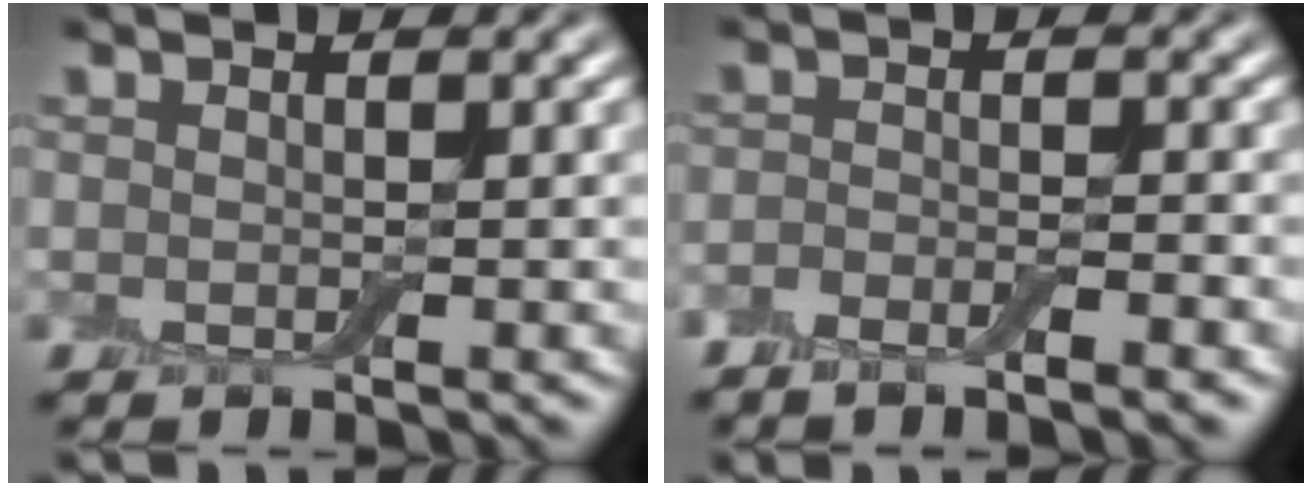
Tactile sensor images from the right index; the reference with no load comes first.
{"total": 2.6, "force": [-1.8, 0.5, 1.8], "torque": [-0.037, 0.002, -0.034]}